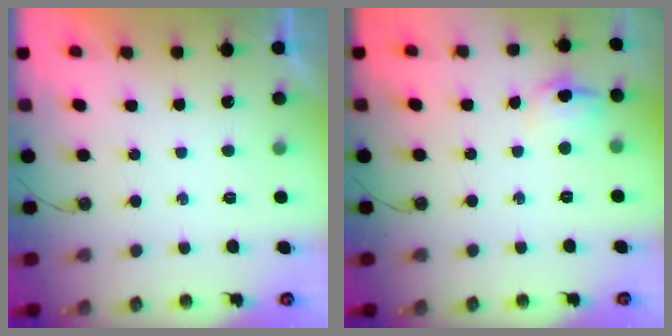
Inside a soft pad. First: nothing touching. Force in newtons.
{"total": 7.3, "press": 7.2, "slide": 1.3}